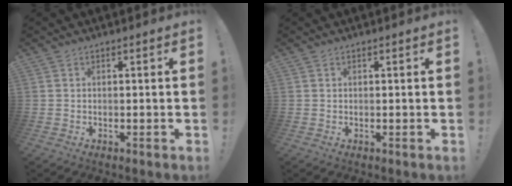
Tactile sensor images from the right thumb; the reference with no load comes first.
{"total": 0.0}